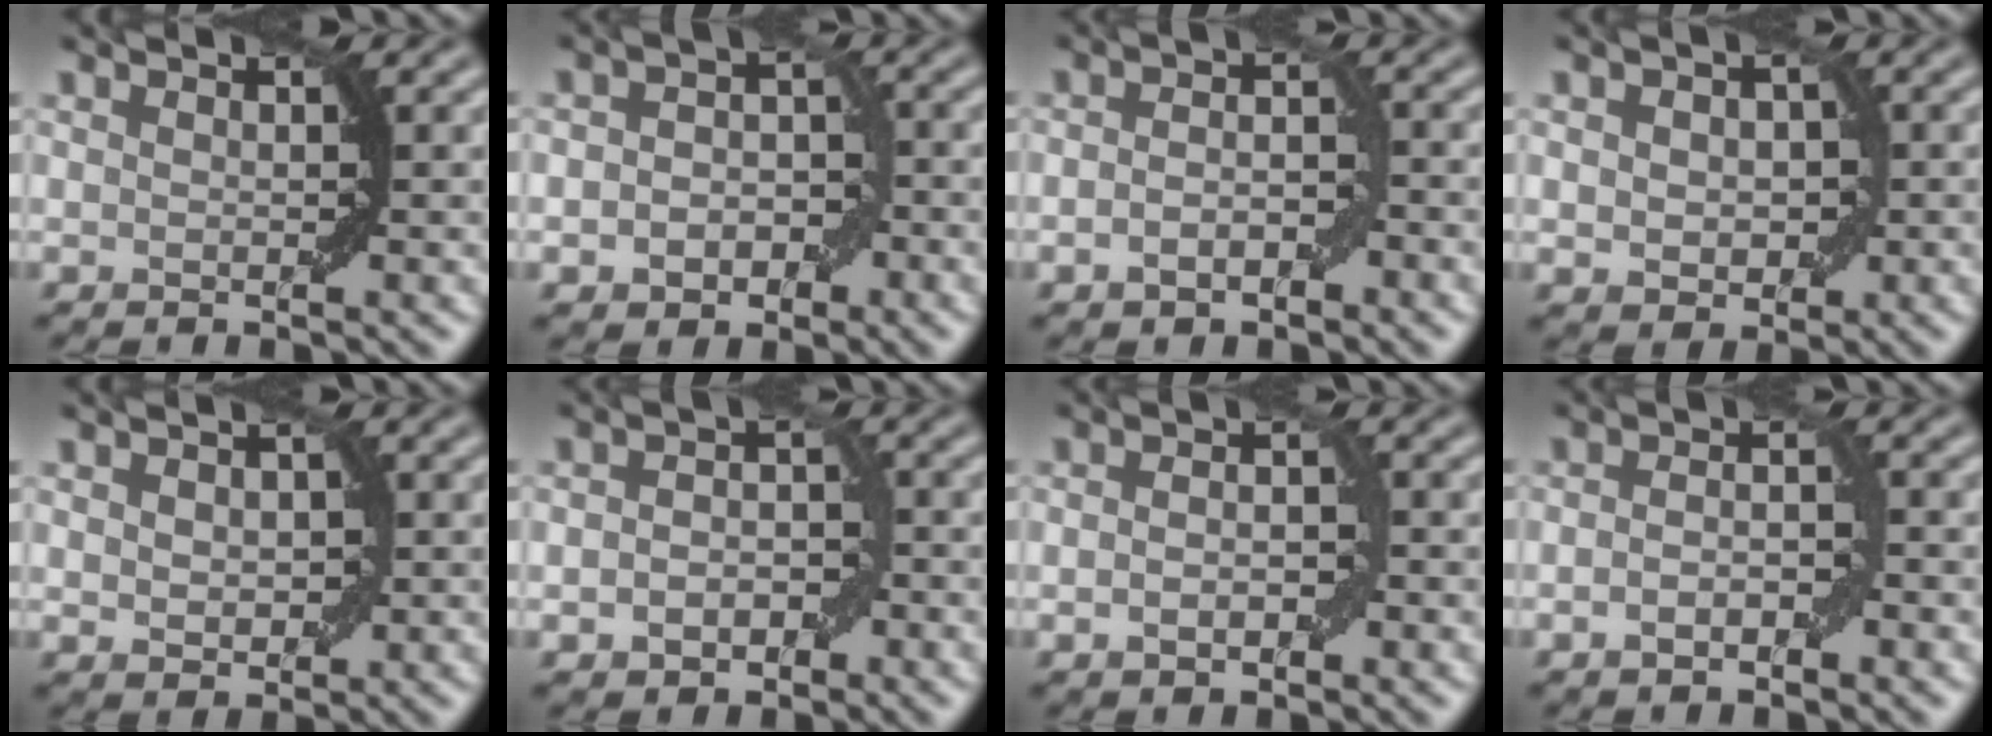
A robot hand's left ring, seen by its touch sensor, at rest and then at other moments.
{"total": 4.0, "force": [-1.2, 3.0, 2.3], "torque": [-0.016, -0.002, -0.027]}
{"total": 2.7, "force": [-1.0, 1.3, 2.0], "torque": [-0.034, 0.002, -0.021]}
{"total": 3.2, "force": [0.0, 2.3, 2.2], "torque": [-0.029, 0.000, 0.001]}
{"total": 2.2, "force": [0.2, 1.6, 1.5], "torque": [-0.024, 0.000, 0.006]}
{"total": 3.4, "force": [-1.0, 2.4, 2.2], "torque": [-0.025, -0.001, -0.020]}
{"total": 2.4, "force": [-0.6, 1.3, 1.9], "torque": [-0.032, 0.002, -0.009]}
{"total": 2.5, "force": [-0.9, 0.9, 2.1], "torque": [-0.038, -0.001, -0.017]}